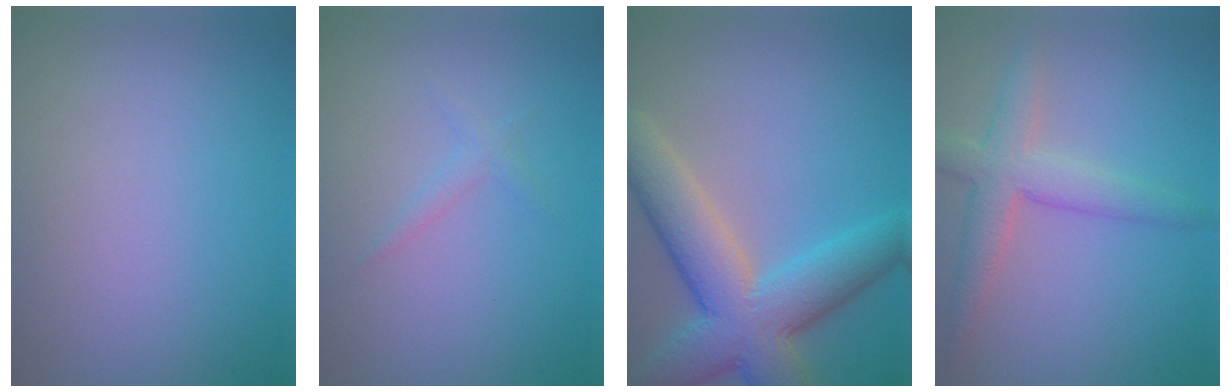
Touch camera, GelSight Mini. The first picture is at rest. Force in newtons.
{"total": 1.0, "press": 1.0, "slide": 0.0}
{"total": 8.7, "press": 8.7, "slide": 0.4}
{"total": 4.0, "press": 4.0, "slide": 0.3}